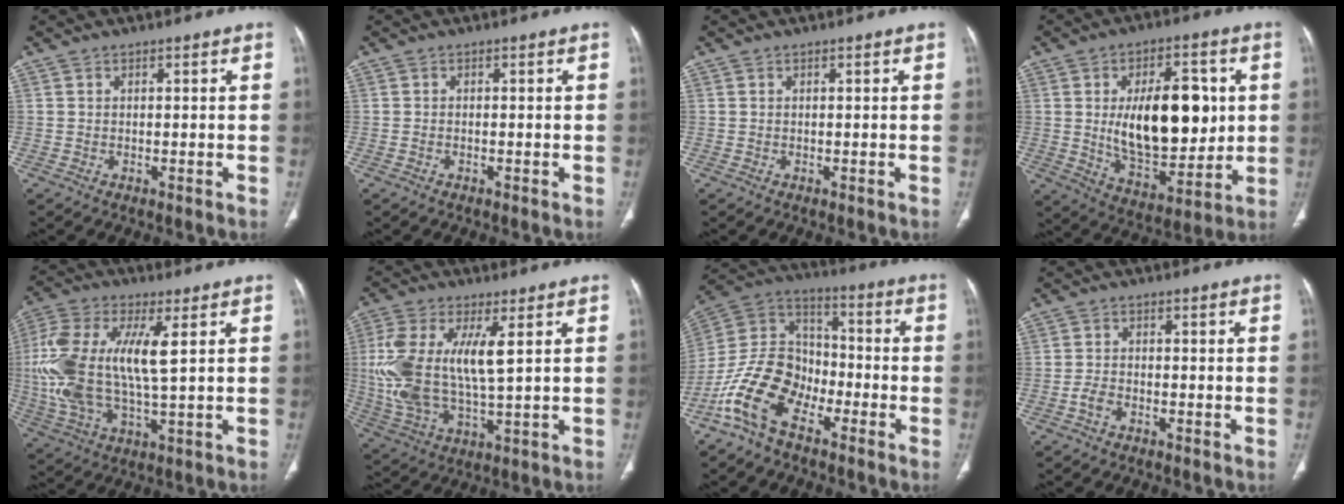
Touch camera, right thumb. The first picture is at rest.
{"total": 0.0}
{"total": 0.0}
{"total": 20.3, "force": [2.2, 10.7, 17.1], "torque": [-0.223, -0.015, 0.045]}
{"total": 18.0, "force": [2.7, 7.0, 16.4], "torque": [-0.372, 0.004, 0.049]}
{"total": 16.1, "force": [2.9, 6.5, 14.5], "torque": [-0.323, -0.009, 0.059]}
{"total": 15.1, "force": [-8.6, 9.0, 8.6], "torque": [-0.158, 0.065, -0.178]}
{"total": 2.2, "force": [-1.3, 1.2, 1.3], "torque": [-0.027, 0.011, -0.027]}